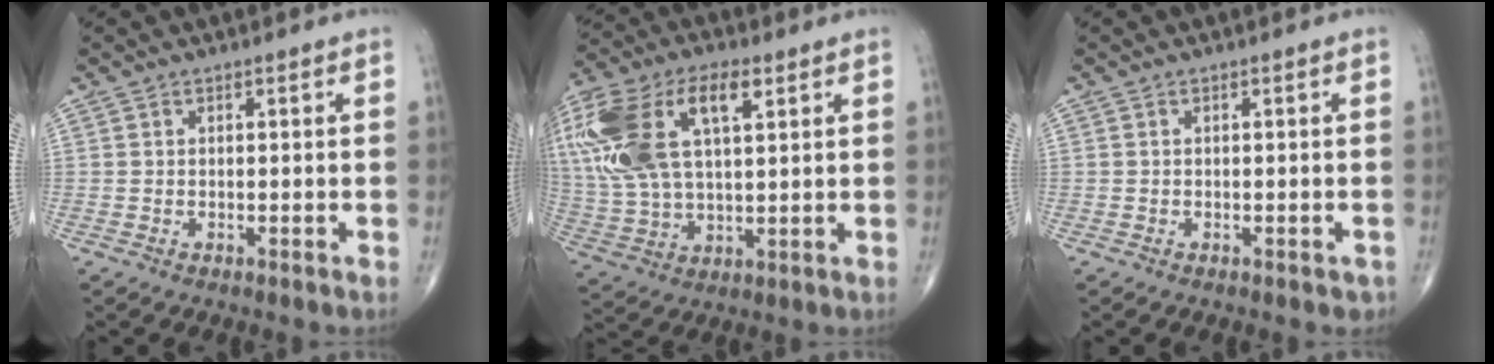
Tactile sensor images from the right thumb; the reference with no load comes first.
{"total": 24.0, "force": [8.0, 12.2, 19.1], "torque": [-0.434, 0.020, 0.149]}
{"total": 0.8, "force": [-0.3, 0.5, 0.5], "torque": [0.001, 0.004, -0.002]}